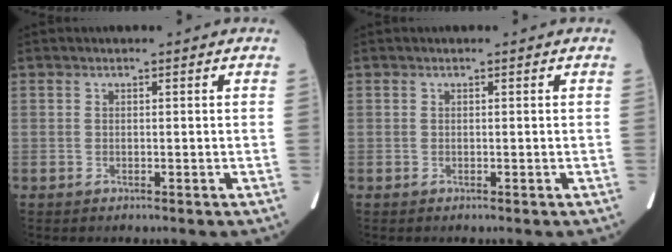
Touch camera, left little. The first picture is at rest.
{"total": 0.0}